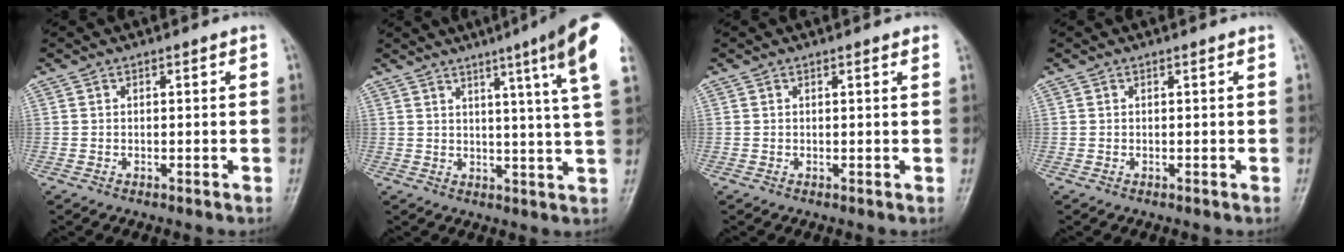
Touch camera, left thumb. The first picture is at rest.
{"total": 14.6, "force": [7.6, -0.1, 12.4], "torque": [-0.162, -0.031, 0.081]}
{"total": 0.9, "force": [0.5, 0.1, 0.7], "torque": [-0.009, 0.001, 0.004]}
{"total": 0.0}